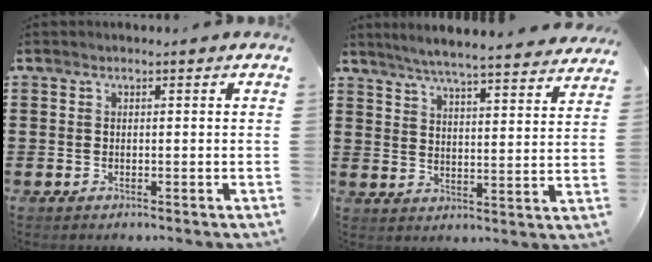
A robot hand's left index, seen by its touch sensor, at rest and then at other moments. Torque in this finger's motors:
{"motor_torque": [2.14, 0.00, 0.26, 0.13]}